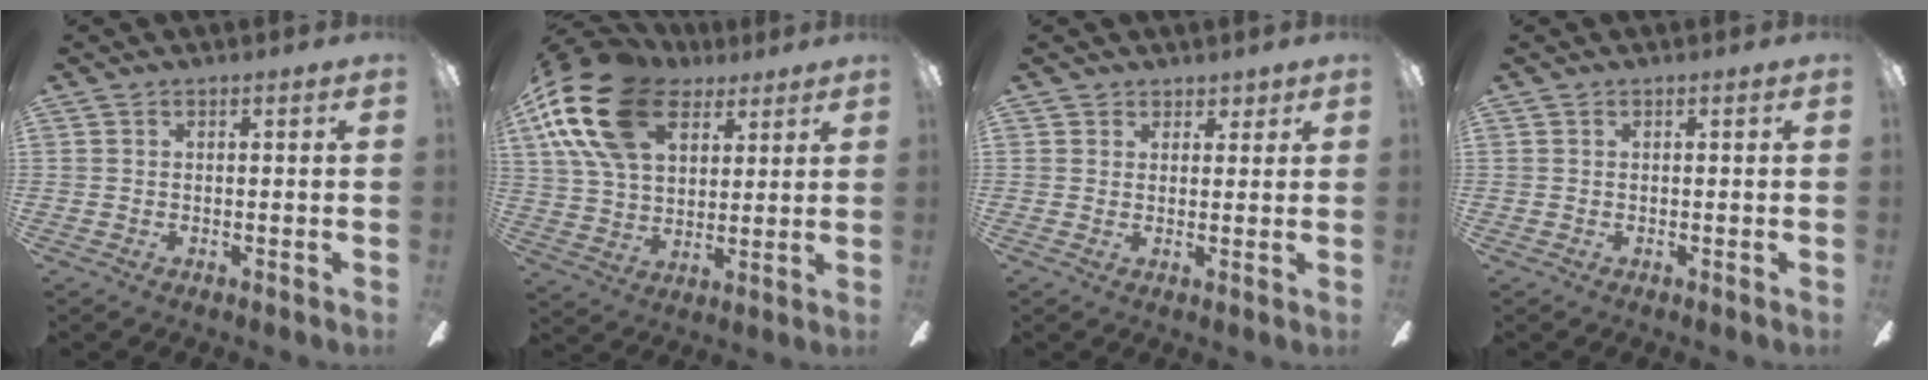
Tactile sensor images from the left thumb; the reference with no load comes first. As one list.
[{"total": 21.7, "force": [10.6, 13.2, 13.6], "torque": [-0.290, -0.026, 0.187]}, {"total": 2.9, "force": [2.0, 2.0, -0.1], "torque": [0.012, -0.006, 0.035]}, {"total": 0.0}]